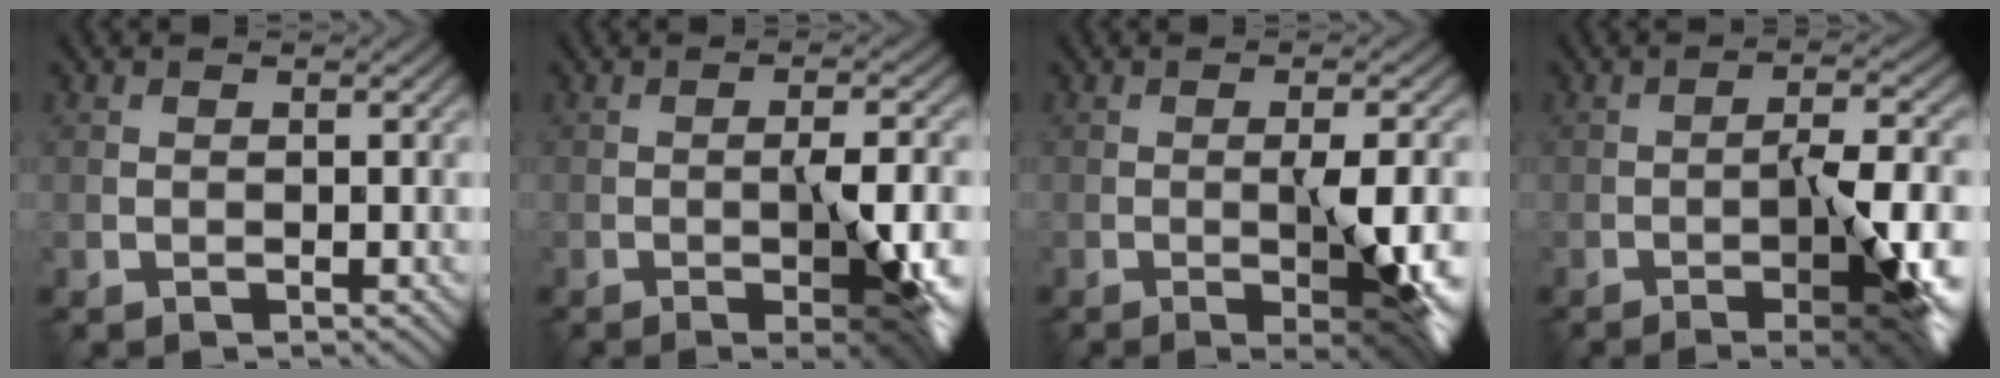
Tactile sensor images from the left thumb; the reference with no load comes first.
{"total": 7.6, "force": [-2.0, 1.7, 7.2], "torque": [-0.114, -0.008, -0.023]}
{"total": 7.0, "force": [-1.5, 1.4, 6.7], "torque": [-0.109, -0.008, -0.016]}
{"total": 9.8, "force": [-3.3, 2.2, 9.0], "torque": [-0.137, -0.004, -0.045]}